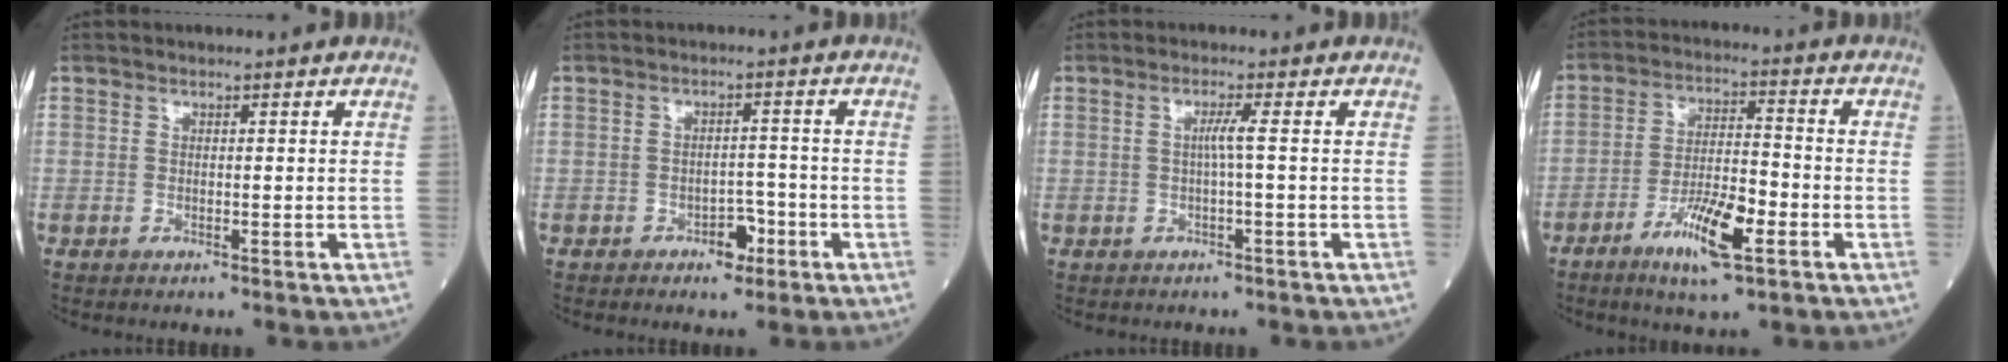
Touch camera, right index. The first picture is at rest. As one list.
[{"total": 3.3, "force": [-1.9, 1.9, 1.9], "torque": [-0.023, 0.007, -0.026]}, {"total": 1.9, "force": [-0.1, -0.6, 1.8], "torque": [-0.033, 0.002, -0.003]}, {"total": 9.5, "force": [-4.8, 1.8, 8.0], "torque": [-0.152, -0.007, -0.083]}]